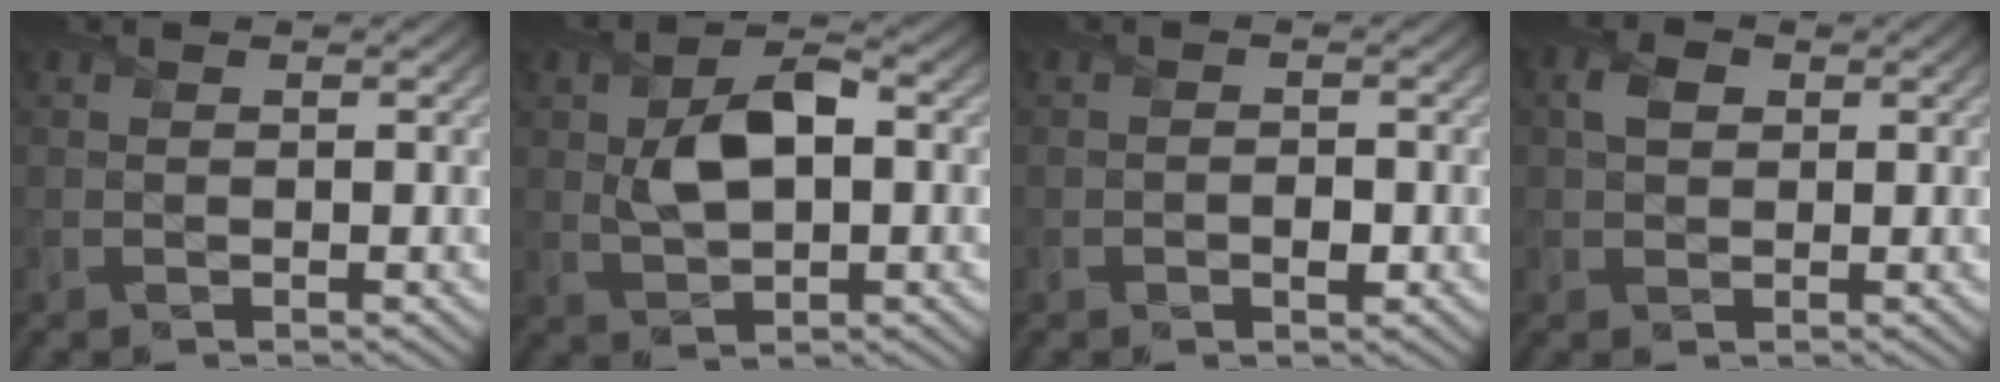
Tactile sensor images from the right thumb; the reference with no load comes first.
{"total": 6.3, "force": [0.8, 3.7, 5.1], "torque": [-0.100, 0.005, 0.015]}
{"total": 1.5, "force": [-0.7, 0.9, 1.0], "torque": [-0.013, -0.003, -0.013]}
{"total": 2.4, "force": [0.8, 1.8, 1.4], "torque": [-0.034, 0.007, 0.010]}